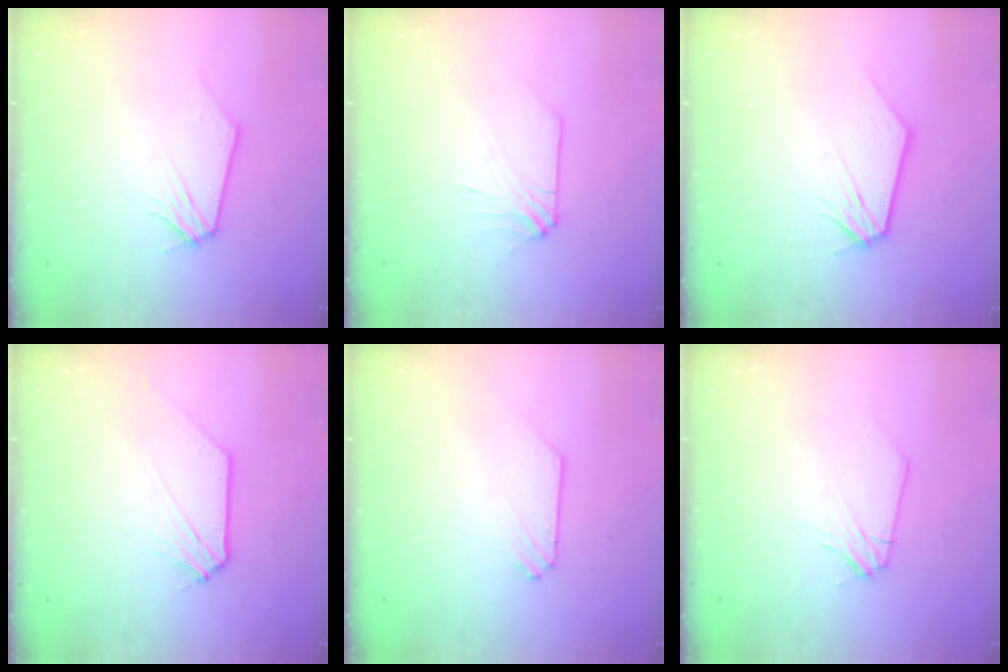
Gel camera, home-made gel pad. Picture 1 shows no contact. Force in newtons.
{"total": 3.2, "press": 3.2, "slide": 0.8}
{"total": 0.0}
{"total": 1.8, "press": 1.8, "slide": 0.2}
{"total": 0.0}
{"total": 2.2, "press": 2.2, "slide": 0.3}